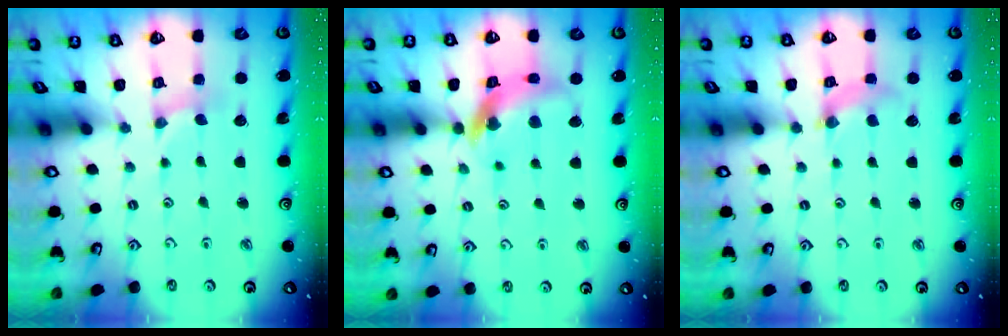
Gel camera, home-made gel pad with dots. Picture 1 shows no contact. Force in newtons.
{"total": 12.5, "press": 12.5, "slide": 1.4}
{"total": 2.4, "press": 2.3, "slide": 0.4}